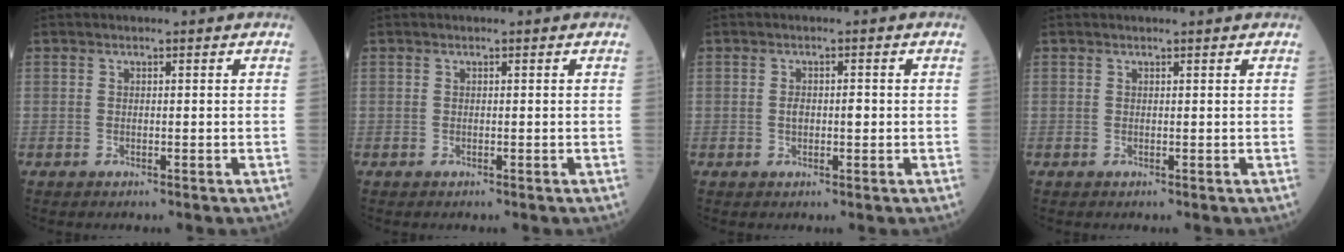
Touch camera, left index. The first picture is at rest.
{"total": 0.0}
{"total": 2.1, "force": [-0.1, 1.0, 1.8], "torque": [-0.033, 0.007, -0.001]}
{"total": 1.0, "force": [1.0, -0.1, 0.3], "torque": [-0.007, 0.003, 0.011]}